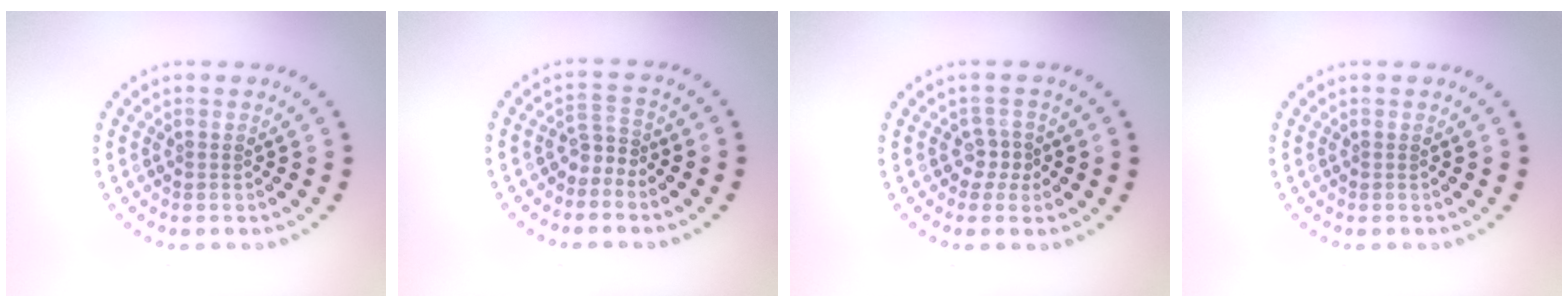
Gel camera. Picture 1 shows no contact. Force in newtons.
{"total": 2.0, "press": 1.3, "slide": 1.5}
{"total": 1.9, "press": 1.4, "slide": 1.2}
{"total": 0.0}